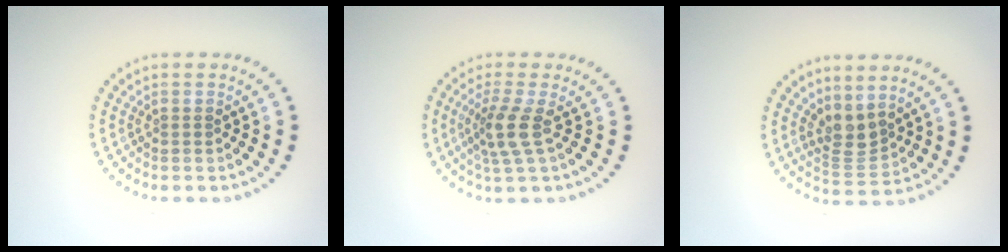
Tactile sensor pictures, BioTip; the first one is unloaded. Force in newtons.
{"total": 2.8, "press": 2.2, "slide": 1.8}
{"total": 2.7, "press": 2.1, "slide": 1.7}